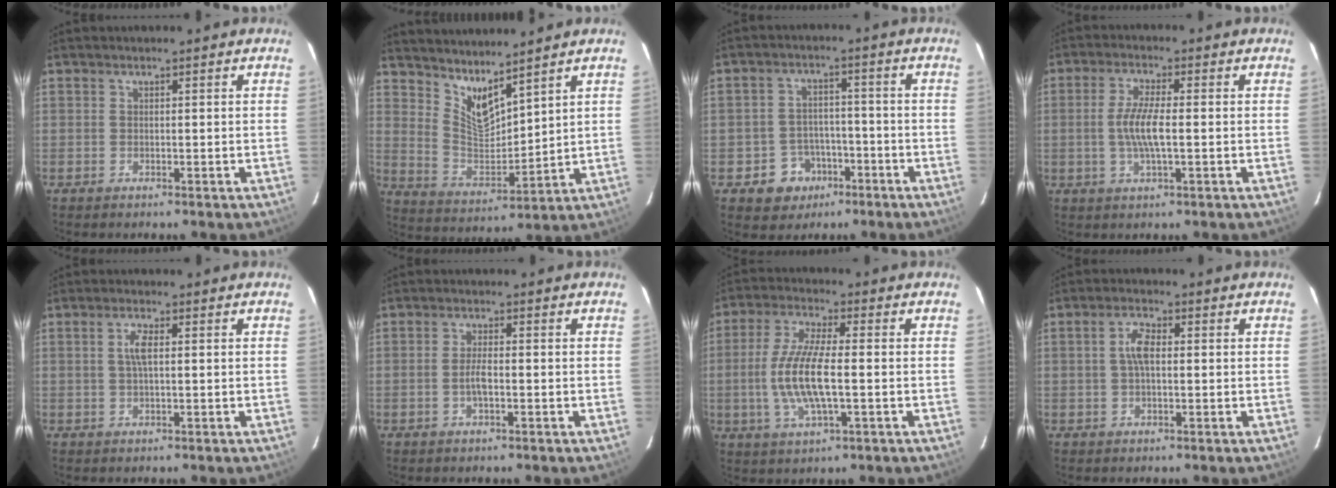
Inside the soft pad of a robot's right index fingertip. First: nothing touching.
{"total": 9.2, "force": [7.4, 2.3, 4.9], "torque": [-0.089, -0.015, 0.147]}
{"total": 7.6, "force": [-3.9, 6.4, 1.3], "torque": [-0.043, 0.027, -0.046]}
{"total": 6.3, "force": [-0.6, 1.2, 6.2], "torque": [-0.120, -0.001, -0.011]}
{"total": 2.9, "force": [0.4, 0.8, 2.7], "torque": [-0.056, 0.004, 0.009]}
{"total": 3.0, "force": [-0.8, 0.9, 2.8], "torque": [-0.055, 0.000, -0.014]}
{"total": 11.5, "force": [-1.4, 3.0, 11.0], "torque": [-0.226, -0.003, -0.029]}
{"total": 4.0, "force": [0.2, 1.8, 3.5], "torque": [-0.071, 0.010, 0.005]}